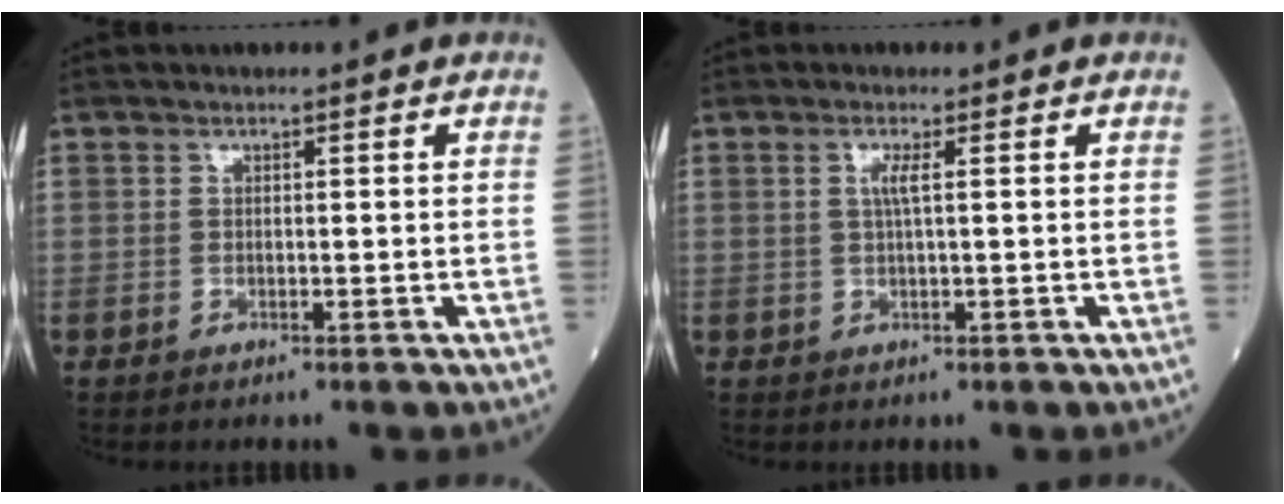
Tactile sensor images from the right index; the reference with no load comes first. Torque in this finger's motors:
{"motor_torque": [0.39, 0.00, 0.18, 0.05]}